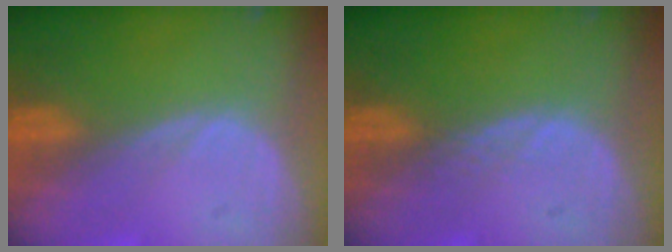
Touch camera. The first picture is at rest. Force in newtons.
{"total": 1.0, "press": 1.0, "slide": 0.1}